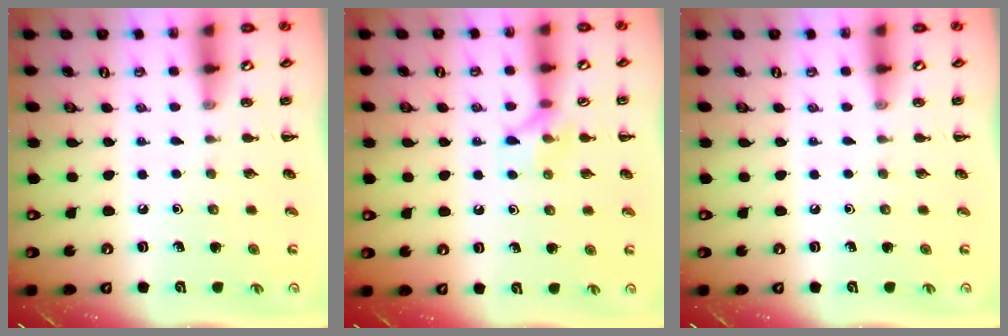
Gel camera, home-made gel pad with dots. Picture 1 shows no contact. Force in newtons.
{"total": 7.3, "press": 7.3, "slide": 0.6}
{"total": 0.0}